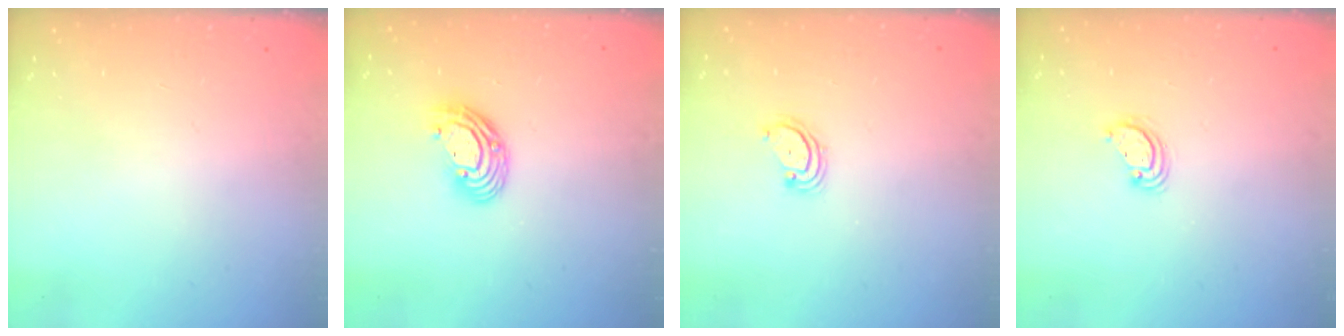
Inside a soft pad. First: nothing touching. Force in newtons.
{"total": 8.9, "press": 8.7, "slide": 1.8}
{"total": 2.5, "press": 2.5, "slide": 0.3}
{"total": 3.4, "press": 3.3, "slide": 0.4}